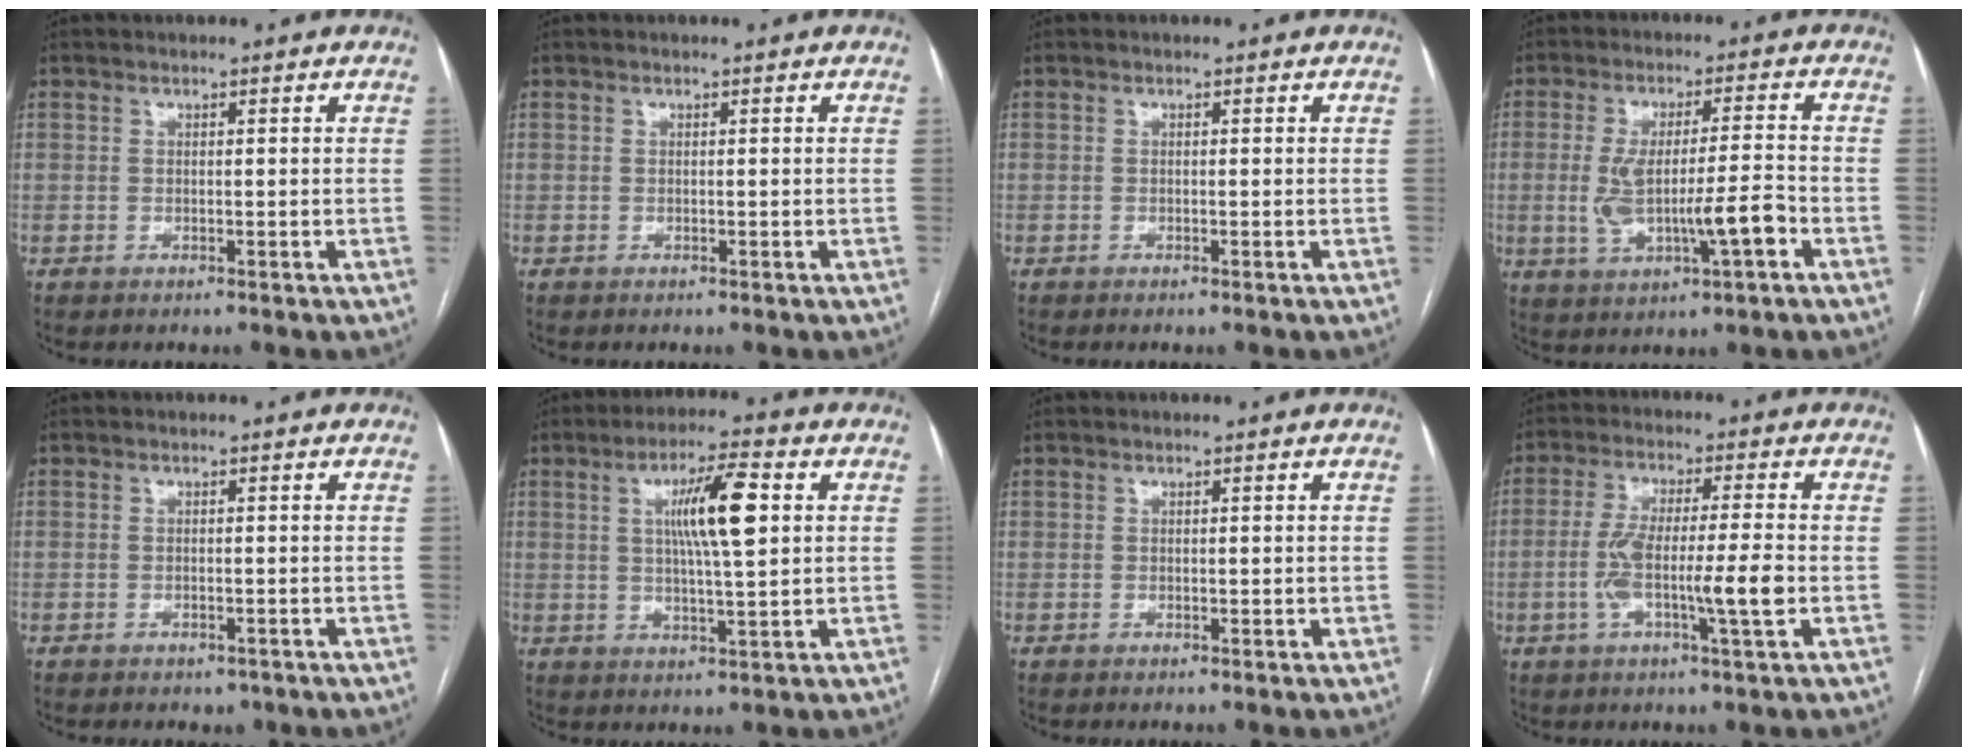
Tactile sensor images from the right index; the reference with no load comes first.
{"total": 0.0}
{"total": 0.0}
{"total": 10.0, "force": [-2.4, 1.7, 9.6], "torque": [-0.182, 0.008, -0.033]}
{"total": 1.3, "force": [-0.7, 0.8, 0.6], "torque": [-0.011, 0.000, -0.002]}
{"total": 9.5, "force": [2.2, 1.0, 9.2], "torque": [-0.162, 0.006, 0.038]}
{"total": 0.6, "force": [0.2, 0.4, 0.4], "torque": [-0.003, 0.000, 0.007]}
{"total": 9.7, "force": [-2.0, 0.4, 9.4], "torque": [-0.178, 0.002, -0.039]}